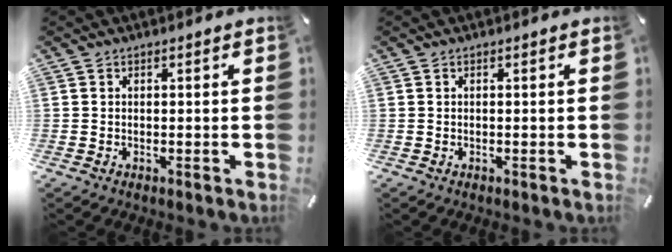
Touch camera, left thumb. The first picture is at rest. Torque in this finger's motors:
{"motor_torque": [0.00, 0.00, 0.00, 0.00, 0.00]}